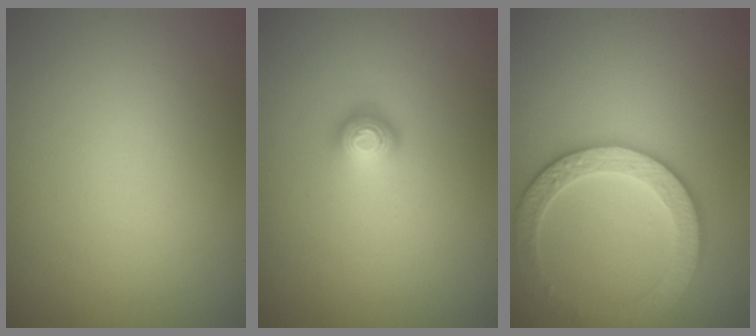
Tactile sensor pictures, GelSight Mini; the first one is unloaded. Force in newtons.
{"total": 1.7, "press": 1.2, "slide": 1.3}
{"total": 3.6, "press": 3.6, "slide": 0.4}